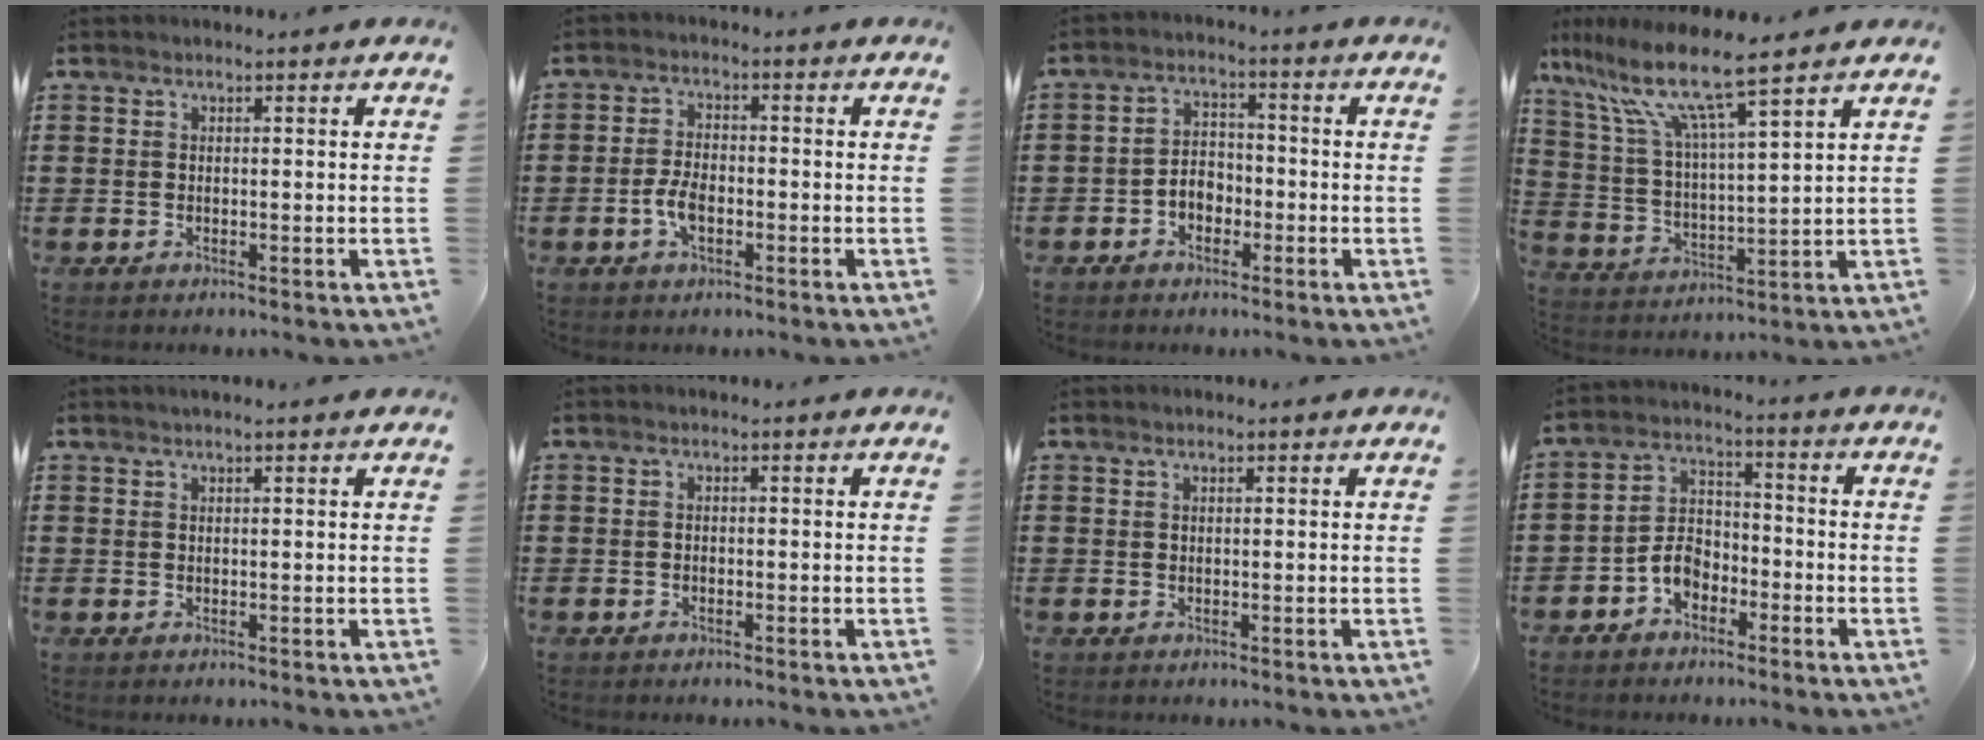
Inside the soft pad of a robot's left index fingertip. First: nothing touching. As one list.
[{"total": 3.9, "force": [-1.3, 1.9, 3.1], "torque": [-0.077, -0.001, -0.030]}, {"total": 3.5, "force": [-1.9, 2.5, 1.6], "torque": [-0.034, 0.008, -0.039]}, {"total": 10.2, "force": [7.8, 0.6, 6.6], "torque": [-0.159, -0.042, 0.128]}, {"total": 0.8, "force": [0.5, 0.0, 0.6], "torque": [-0.011, 0.001, 0.009]}, {"total": 0.6, "force": [-0.5, 0.3, 0.0], "torque": [-0.004, -0.001, -0.011]}, {"total": 0.8, "force": [0.4, 0.2, 0.7], "torque": [-0.014, 0.003, 0.006]}, {"total": 5.0, "force": [-3.1, 3.2, 2.3], "torque": [-0.058, 0.011, -0.064]}]